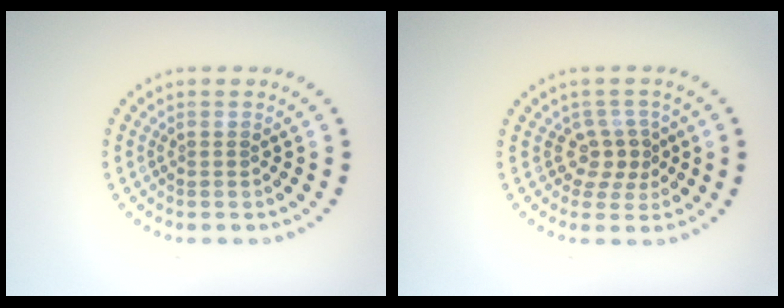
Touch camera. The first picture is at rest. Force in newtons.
{"total": 2.4, "press": 1.9, "slide": 1.5}